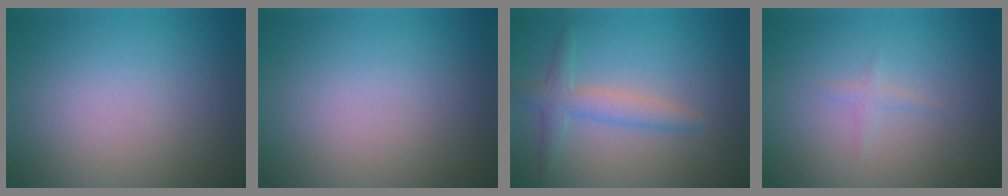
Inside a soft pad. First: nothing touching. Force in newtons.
{"total": 0.0}
{"total": 2.3, "press": 2.3, "slide": 0.0}
{"total": 0.8, "press": 0.8, "slide": 0.1}